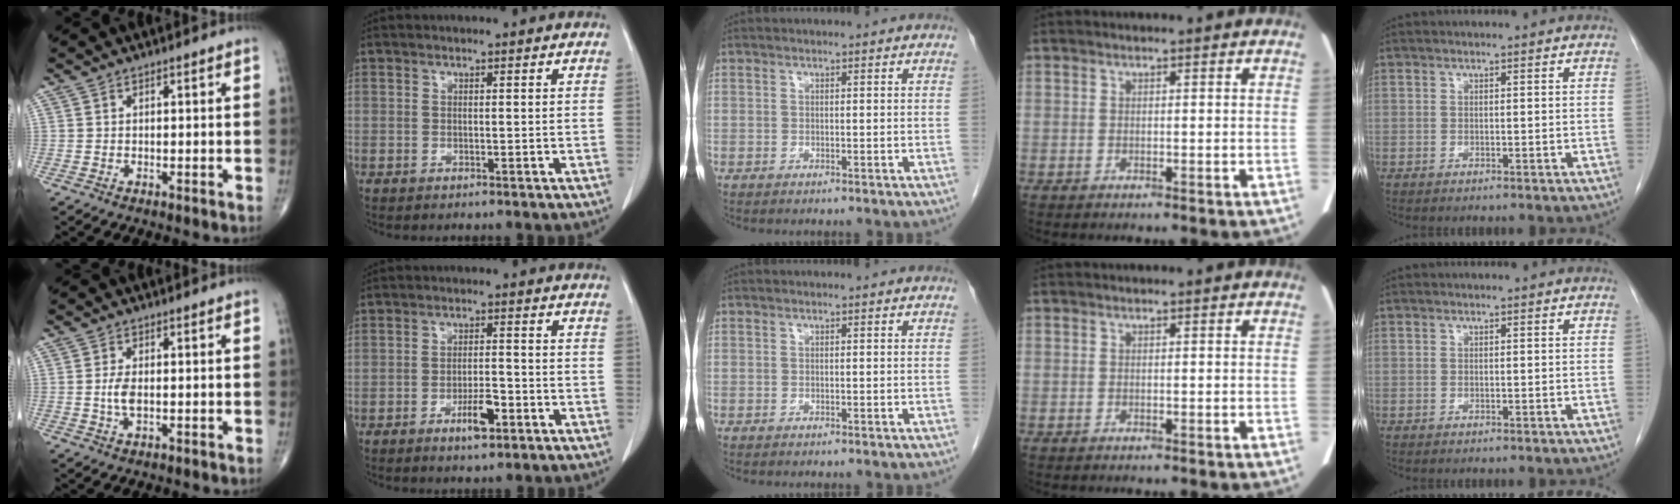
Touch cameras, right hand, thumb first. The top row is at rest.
{"thumb": {"total": 3.0, "force": [-0.1, 1.4, 2.7], "torque": [-0.057, -0.001, -0.003]}, "index": {"total": 4.4, "force": [-2.4, 1.2, 3.5], "torque": [-0.061, 0.001, -0.038]}}